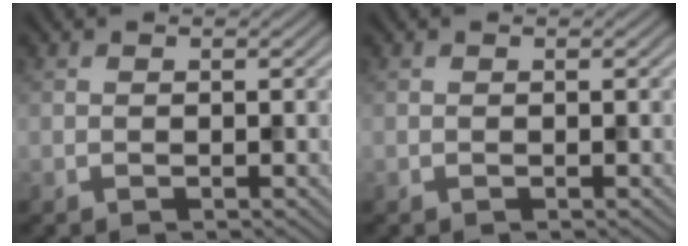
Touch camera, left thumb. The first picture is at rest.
{"total": 0.0}